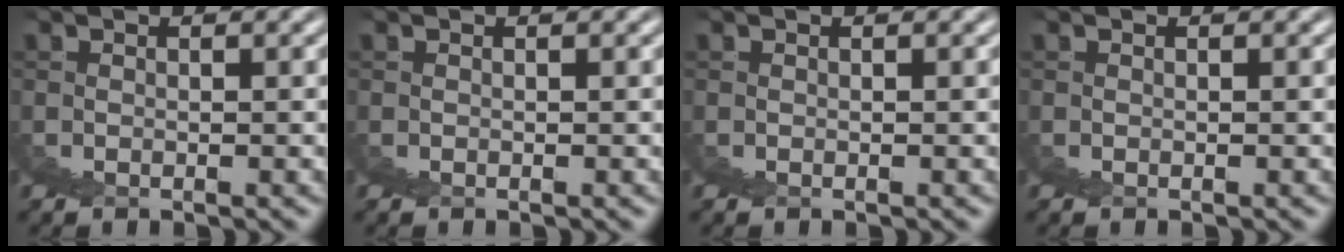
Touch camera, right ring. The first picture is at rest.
{"total": 0.0}
{"total": 0.0}
{"total": 0.0}